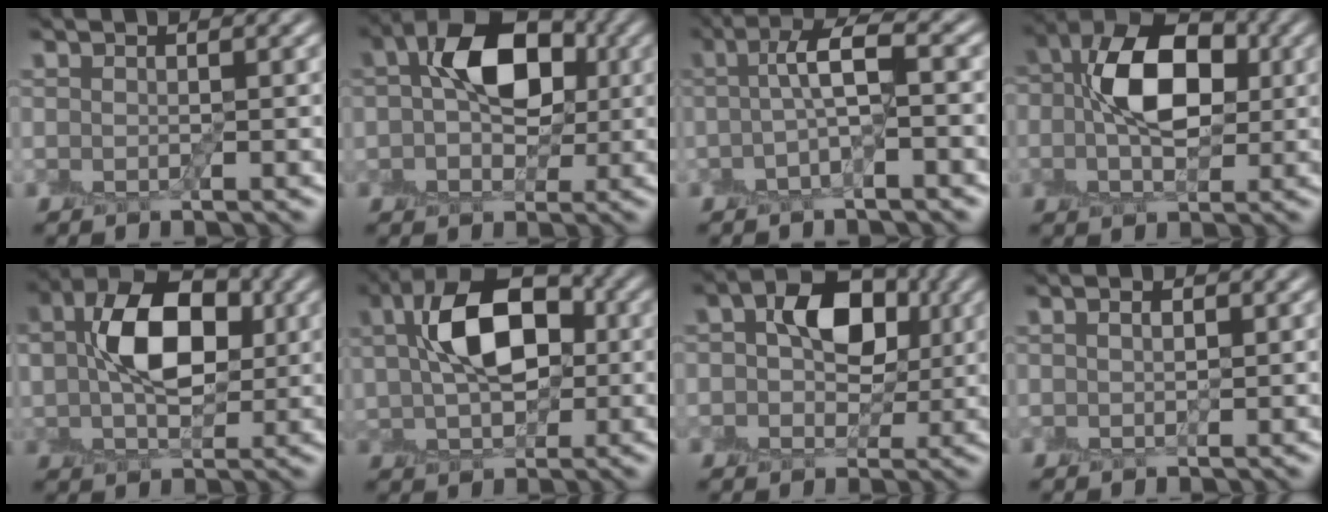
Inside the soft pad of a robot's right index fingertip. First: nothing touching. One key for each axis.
{"total": 8.3, "fx": 1.3, "fy": 5.3, "fz": 6.2, "tx": -0.092, "ty": 0.017, "tz": 0.012}
{"total": 3.6, "fx": 0.0, "fy": 0.6, "fz": 3.5, "tx": -0.070, "ty": 0.012, "tz": -0.003}
{"total": 8.6, "fx": 0.9, "fy": 5.5, "fz": 6.6, "tx": -0.118, "ty": 0.012, "tz": 0.007}
{"total": 8.9, "fx": 1.8, "fy": 5.7, "fz": 6.6, "tx": -0.125, "ty": 0.014, "tz": 0.029}
{"total": 9.1, "fx": 2.0, "fy": 5.5, "fz": 7.0, "tx": -0.132, "ty": 0.019, "tz": 0.029}
{"total": 7.1, "fx": 1.5, "fy": 4.9, "fz": 4.9, "tx": -0.079, "ty": 0.006, "tz": 0.014}
{"total": 1.0, "fx": 0.6, "fy": 0.5, "fz": 0.7, "tx": -0.015, "ty": 0.004, "tz": 0.014}